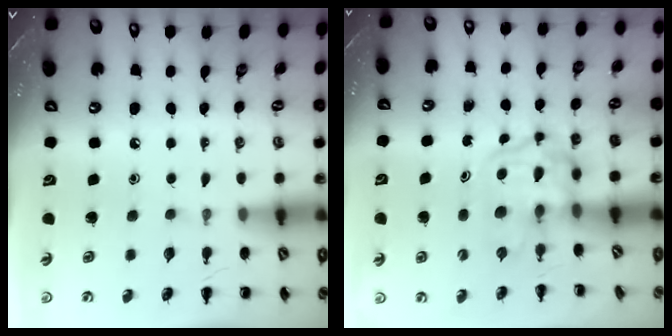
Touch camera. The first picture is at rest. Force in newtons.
{"total": 3.8, "press": 3.7, "slide": 0.5}